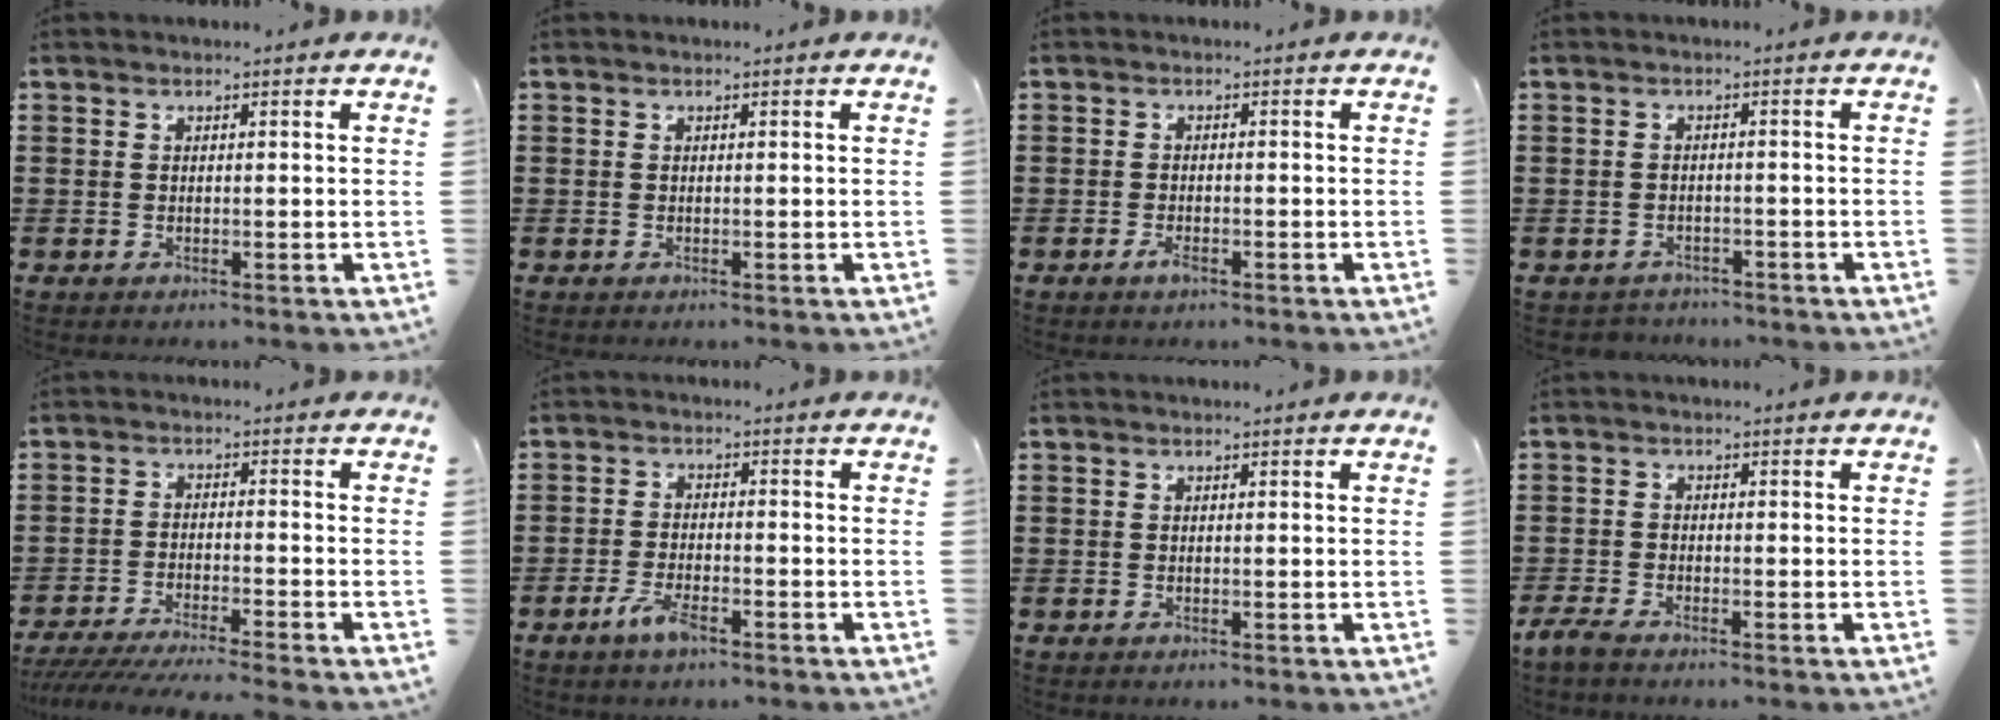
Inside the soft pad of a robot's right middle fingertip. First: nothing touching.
{"total": 0.0}
{"total": 1.9, "force": [-1.1, 0.7, 1.4], "torque": [-0.041, -0.006, -0.025]}
{"total": 1.6, "force": [-1.5, 0.5, -0.2], "torque": [-0.003, 0.001, -0.037]}
{"total": 4.6, "force": [-4.2, -0.1, 1.7], "torque": [-0.041, -0.016, -0.086]}
{"total": 4.1, "force": [-2.6, 1.3, 2.9], "torque": [-0.068, 0.000, -0.053]}
{"total": 0.0}
{"total": 2.2, "force": [-1.9, 0.4, 1.1], "torque": [-0.034, -0.001, -0.042]}